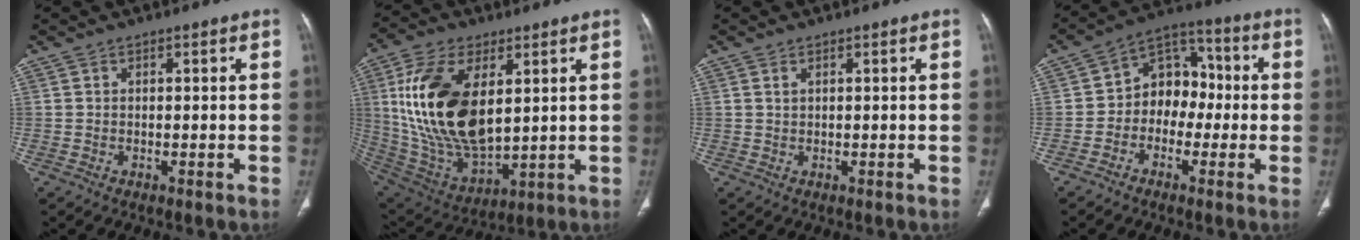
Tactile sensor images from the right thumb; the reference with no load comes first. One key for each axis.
{"total": 22.4, "fx": 4.9, "fy": 12.0, "fz": 18.3, "tx": -0.348, "ty": -0.027, "tz": 0.102}
{"total": 0.9, "fx": 0.4, "fy": 0.5, "fz": 0.6, "tx": -0.015, "ty": 0.003, "tz": 0.009}
{"total": 10.2, "fx": -1.4, "fy": 8.1, "fz": 6.1, "tx": -0.051, "ty": 0.042, "tz": -0.039}